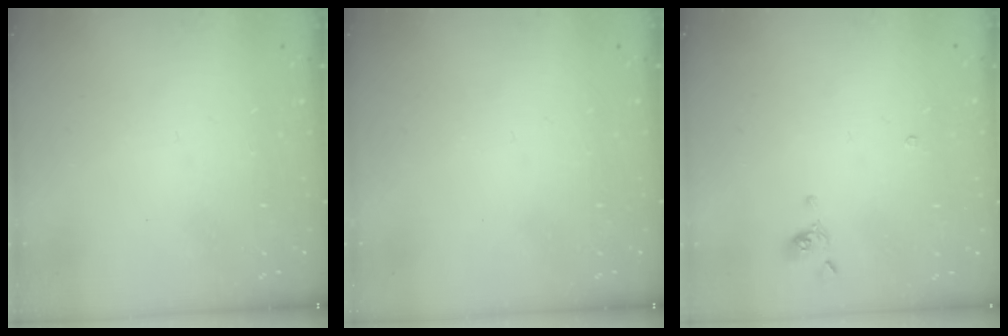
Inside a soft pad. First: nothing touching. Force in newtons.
{"total": 0.0}
{"total": 0.7, "press": 0.6, "slide": 0.3}